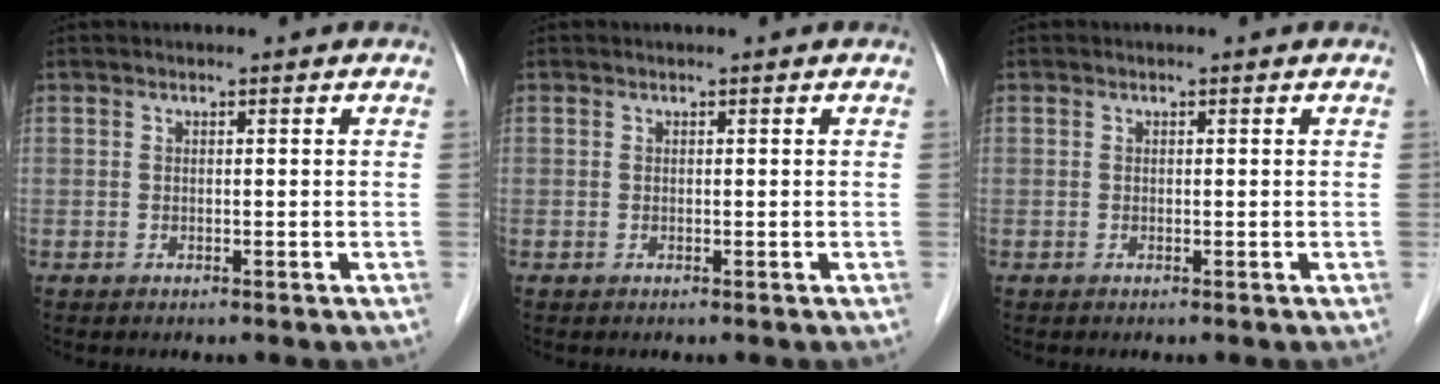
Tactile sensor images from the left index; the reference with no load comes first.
{"total": 0.0}
{"total": 0.0}